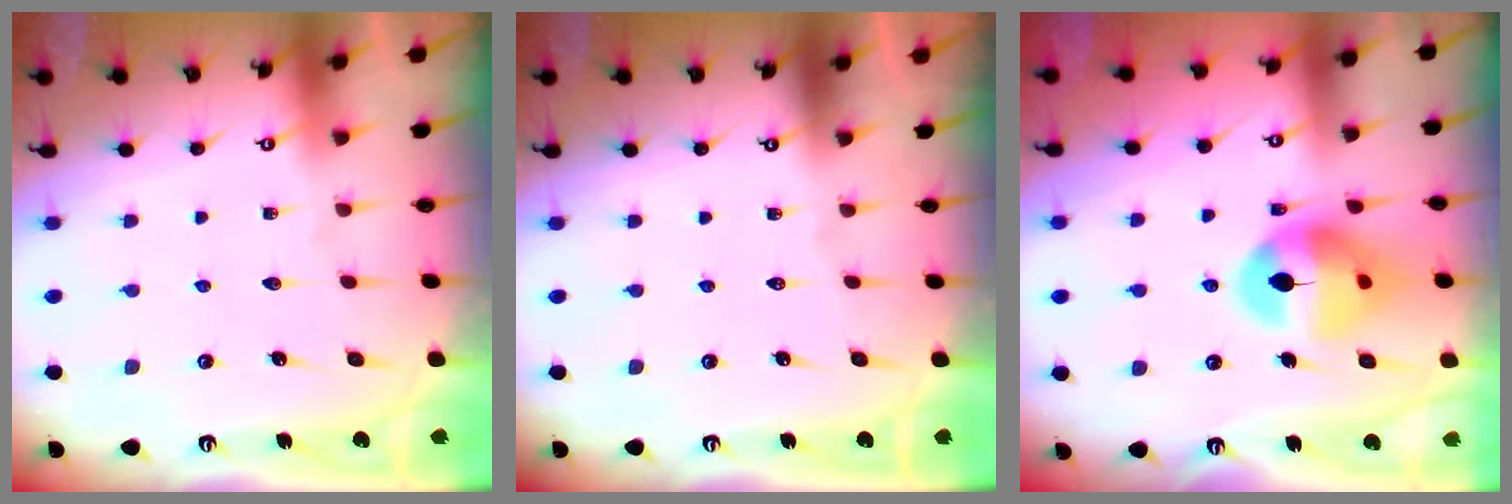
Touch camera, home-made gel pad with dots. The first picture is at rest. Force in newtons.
{"total": 0.0}
{"total": 13.8, "press": 13.7, "slide": 1.5}